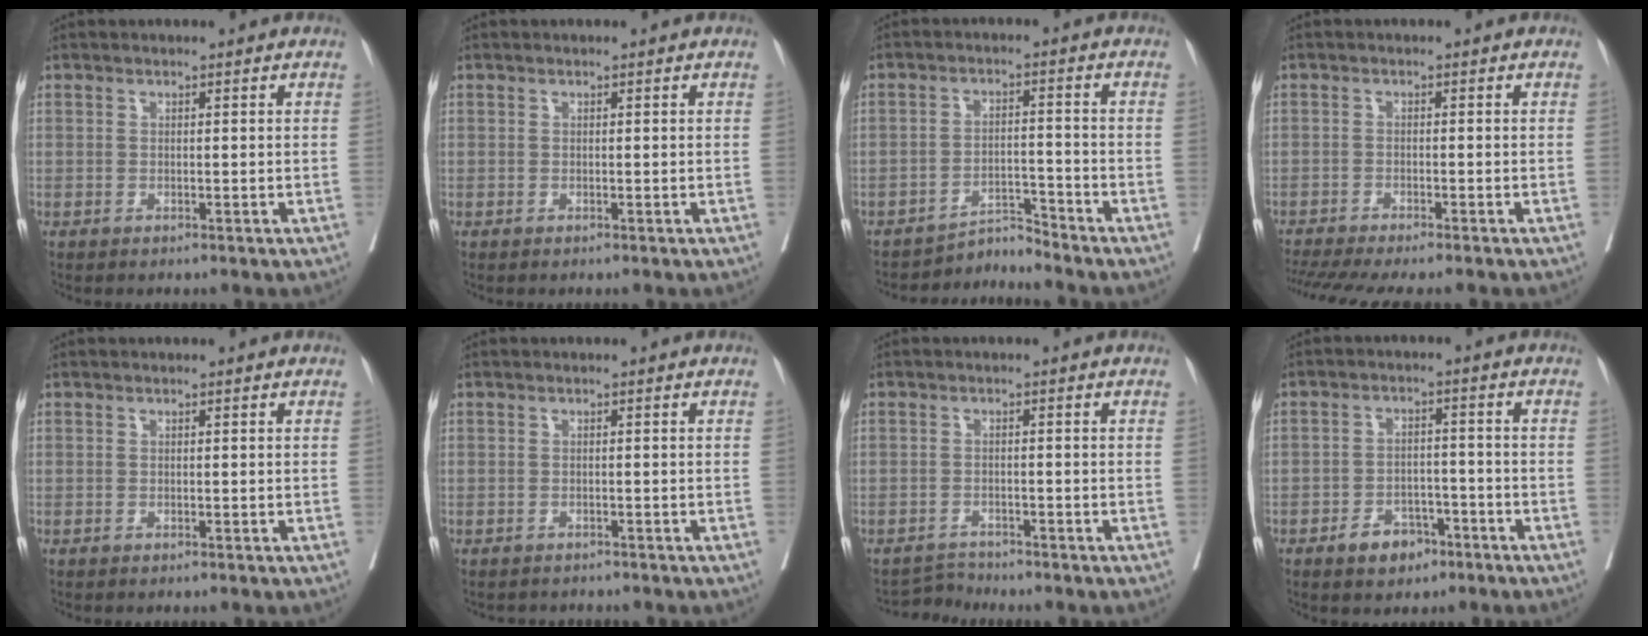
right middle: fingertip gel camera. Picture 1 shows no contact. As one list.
[{"total": 0.0}, {"total": 3.9, "force": [-3.5, -1.0, -1.3], "torque": [0.027, 0.000, -0.053]}, {"total": 9.7, "force": [-8.3, 0.5, 4.9], "torque": [-0.060, -0.009, -0.127]}, {"total": 0.0}, {"total": 1.9, "force": [-1.8, 0.6, 0.2], "torque": [-0.006, -0.003, -0.025]}, {"total": 2.3, "force": [-2.0, -0.3, -1.0], "torque": [0.020, -0.011, -0.031]}, {"total": 5.2, "force": [-3.3, 3.1, 2.5], "torque": [-0.034, 0.008, -0.048]}]